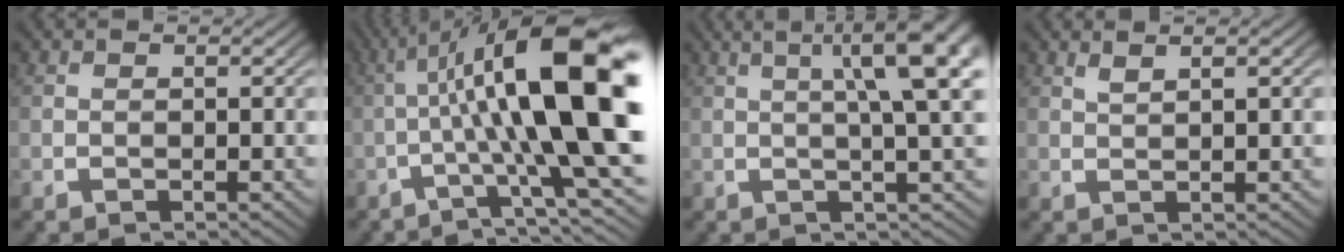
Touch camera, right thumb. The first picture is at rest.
{"total": 14.8, "force": [-0.4, 5.8, 13.6], "torque": [-0.211, -0.016, -0.001]}
{"total": 10.3, "force": [4.2, 4.1, 8.5], "torque": [-0.087, 0.030, 0.043]}
{"total": 1.5, "force": [1.2, 0.1, 0.9], "torque": [-0.016, 0.003, 0.026]}